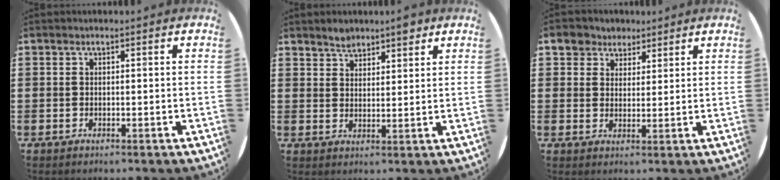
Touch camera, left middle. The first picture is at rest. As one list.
[{"total": 3.8, "force": [3.3, 1.6, 0.9], "torque": [-0.014, -0.002, 0.060]}, {"total": 4.4, "force": [3.3, 2.8, 0.2], "torque": [-0.014, 0.006, 0.061]}]